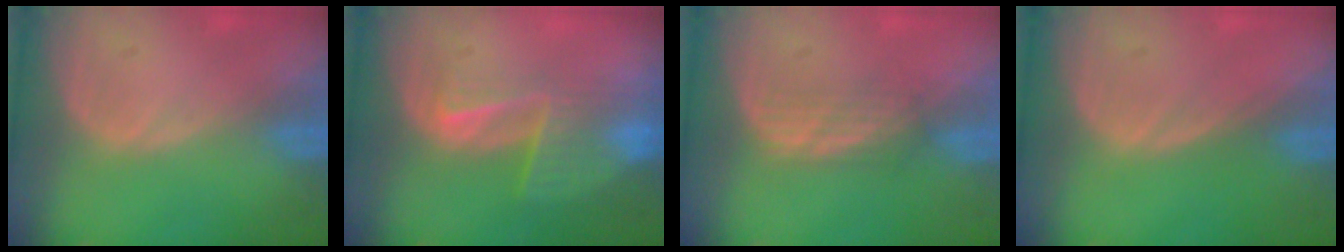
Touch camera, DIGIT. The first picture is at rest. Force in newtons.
{"total": 6.6, "press": 5.6, "slide": 3.5}
{"total": 2.7, "press": 2.5, "slide": 0.9}
{"total": 0.0}